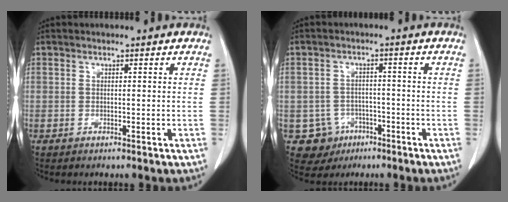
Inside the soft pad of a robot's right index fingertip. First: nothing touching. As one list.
[{"total": 5.6, "force": [-2.3, 5.1, 0.3], "torque": [-0.003, 0.012, -0.030]}]